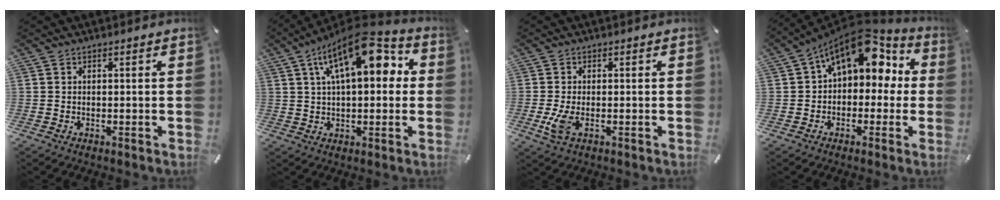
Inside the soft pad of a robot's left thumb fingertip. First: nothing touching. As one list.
[{"total": 18.1, "force": [6.4, 8.5, 14.6], "torque": [-0.226, -0.012, 0.102]}, {"total": 4.4, "force": [-0.9, 2.0, 3.8], "torque": [-0.089, -0.005, -0.019]}, {"total": 15.0, "force": [6.8, 9.0, 9.8], "torque": [-0.146, -0.031, 0.119]}]